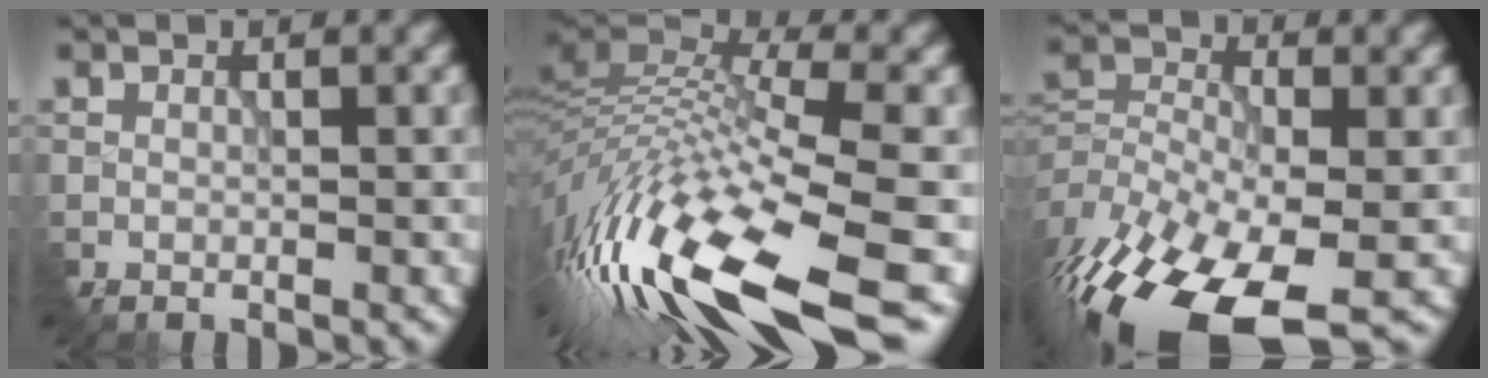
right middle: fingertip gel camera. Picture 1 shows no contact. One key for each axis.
{"total": 15.4, "fx": -5.5, "fy": 4.8, "fz": 13.6, "tx": -0.293, "ty": 0.002, "tz": -0.093}
{"total": 14.3, "fx": -9.4, "fy": 6.0, "fz": 9.0, "tx": -0.205, "ty": -0.026, "tz": -0.151}